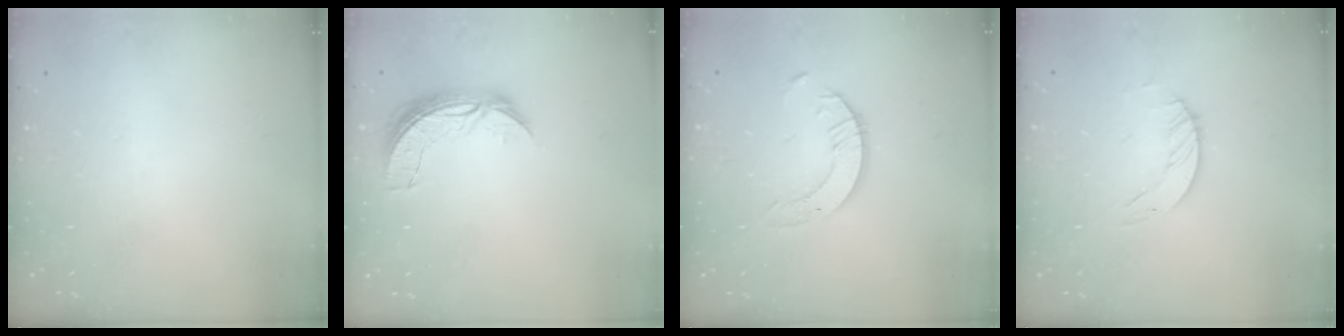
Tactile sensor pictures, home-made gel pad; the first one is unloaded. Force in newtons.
{"total": 7.4, "press": 7.4, "slide": 0.5}
{"total": 3.4, "press": 3.4, "slide": 0.3}
{"total": 1.2, "press": 1.2, "slide": 0.2}